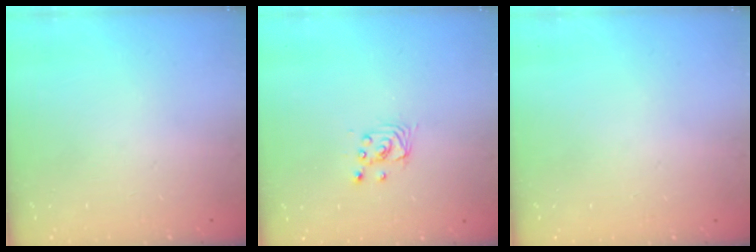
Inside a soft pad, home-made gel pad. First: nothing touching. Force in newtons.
{"total": 2.8, "press": 2.8, "slide": 0.1}
{"total": 0.0}